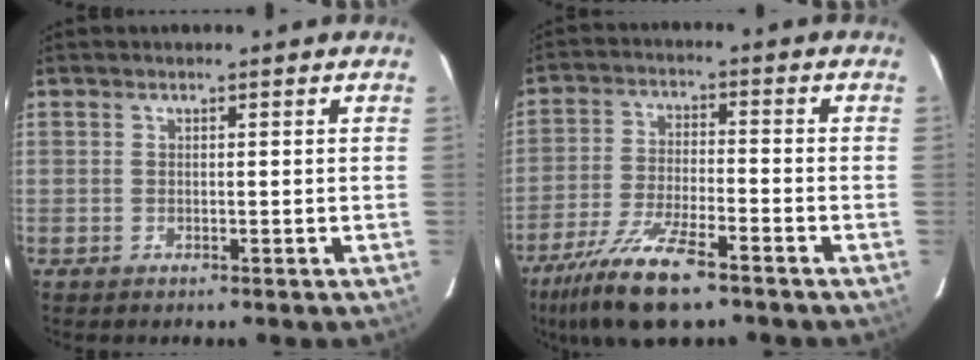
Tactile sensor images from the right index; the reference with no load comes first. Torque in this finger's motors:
{"motor_torque": [1.02, -1.12, 0.56, 0.16]}